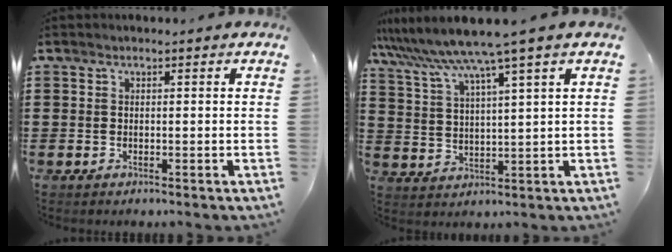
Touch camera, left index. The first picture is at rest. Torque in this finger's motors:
{"motor_torque": [2.14, 0.00, 0.73, 0.21]}